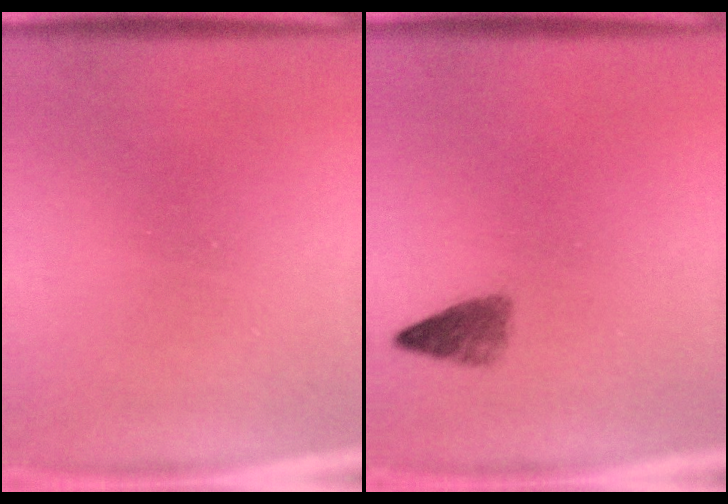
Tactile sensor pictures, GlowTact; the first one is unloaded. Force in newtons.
{"total": 2.2}